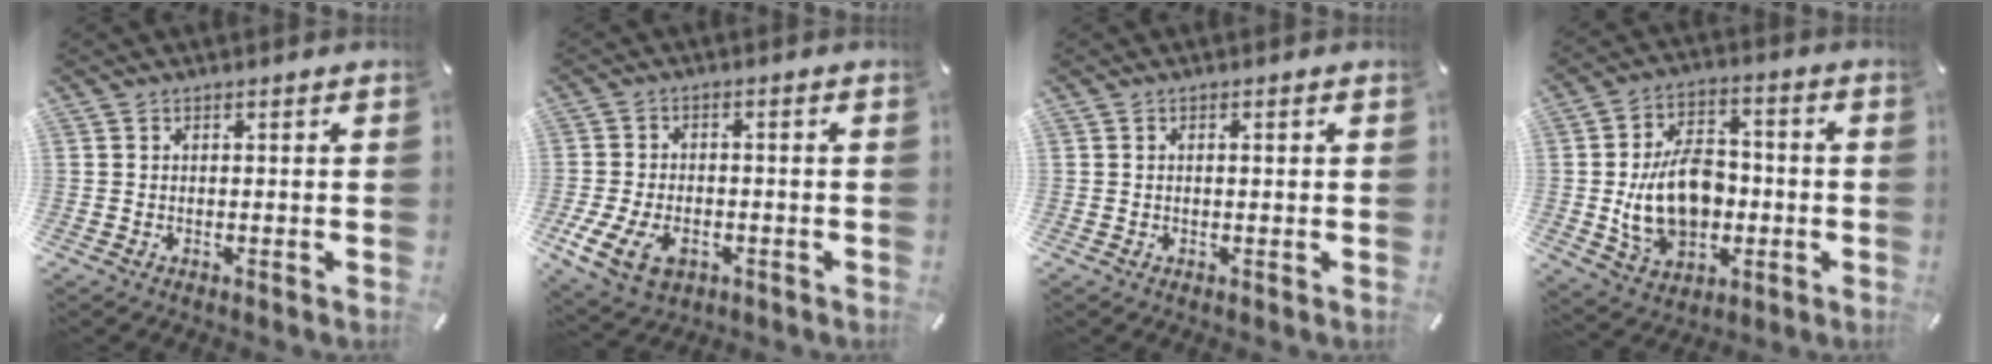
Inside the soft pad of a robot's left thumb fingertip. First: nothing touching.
{"total": 8.6, "force": [-3.2, 5.9, 5.3], "torque": [-0.122, 0.008, -0.057]}
{"total": 0.9, "force": [0.1, 0.2, 0.8], "torque": [-0.016, 0.002, 0.001]}
{"total": 16.1, "force": [-1.9, 11.6, 11.0], "torque": [-0.199, 0.009, -0.033]}